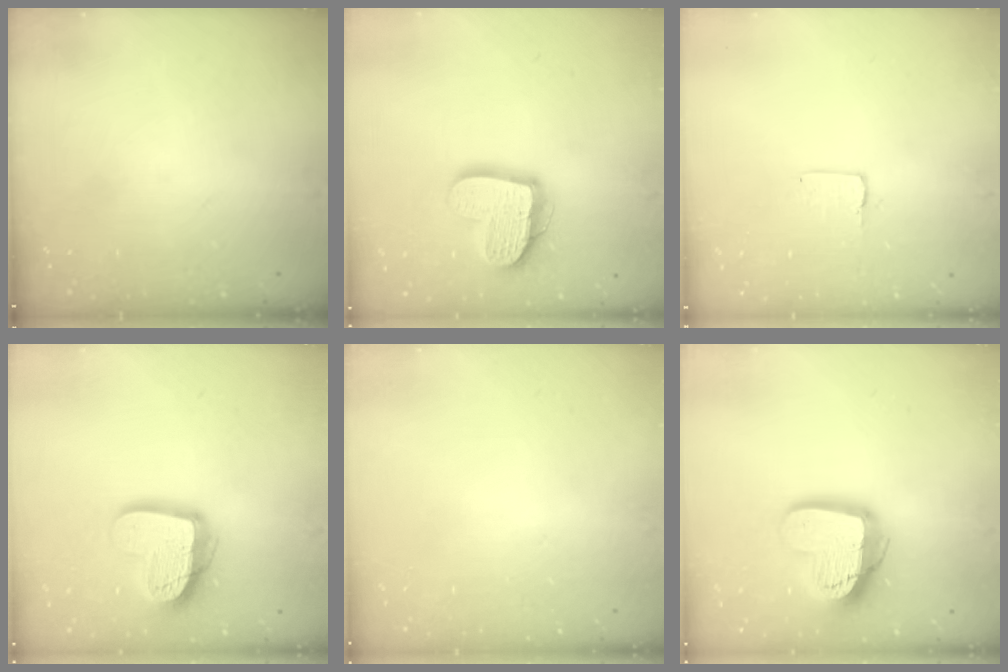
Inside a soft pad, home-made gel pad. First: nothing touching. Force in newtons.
{"total": 16.4, "press": 16.4, "slide": 1.5}
{"total": 2.0, "press": 2.0, "slide": 0.1}
{"total": 15.9, "press": 15.8, "slide": 1.4}
{"total": 0.0}
{"total": 16.7, "press": 16.6, "slide": 1.4}